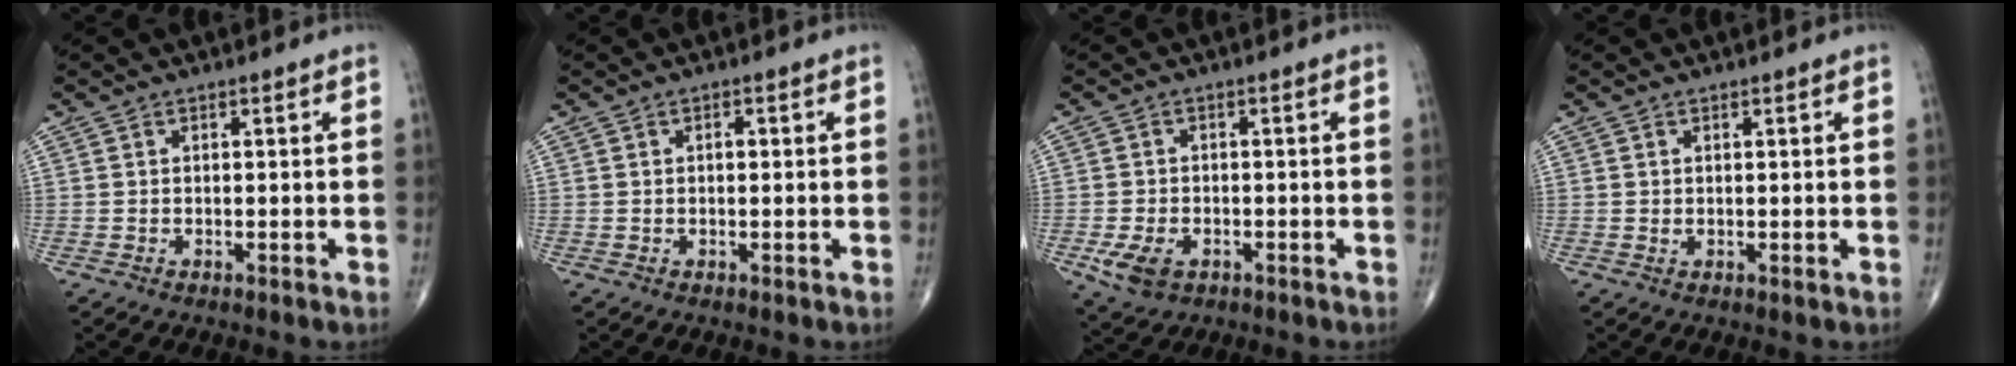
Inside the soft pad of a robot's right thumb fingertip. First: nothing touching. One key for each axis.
{"total": 0.9, "fx": 0.0, "fy": 0.5, "fz": 0.8, "tx": -0.011, "ty": 0.004, "tz": -0.001}
{"total": 5.8, "fx": -2.3, "fy": 3.8, "fz": 3.7, "tx": -0.073, "ty": 0.001, "tz": -0.034}
{"total": 0.5, "fx": 0.2, "fy": 0.2, "fz": 0.4, "tx": -0.009, "ty": -0.003, "tz": 0.005}